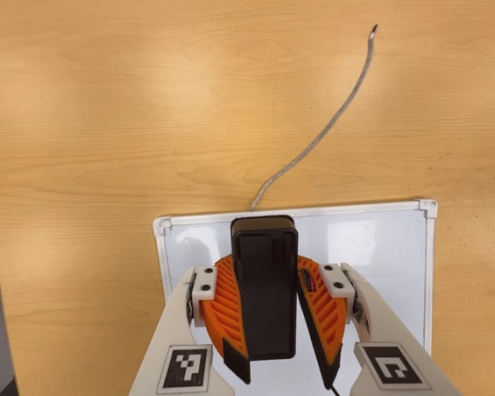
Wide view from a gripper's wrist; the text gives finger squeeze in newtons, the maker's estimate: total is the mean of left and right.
{"total": 10.8, "left": 10.6, "right": 11.0}